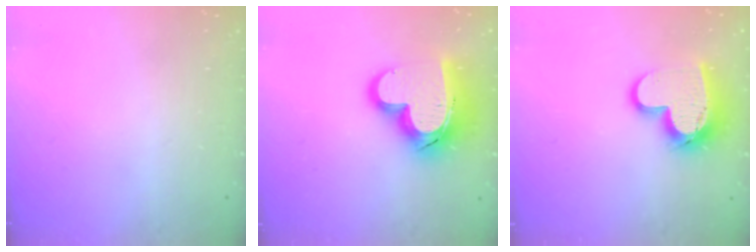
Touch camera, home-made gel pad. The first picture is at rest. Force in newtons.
{"total": 19.3, "press": 19.2, "slide": 1.8}
{"total": 15.0, "press": 15.0, "slide": 1.0}